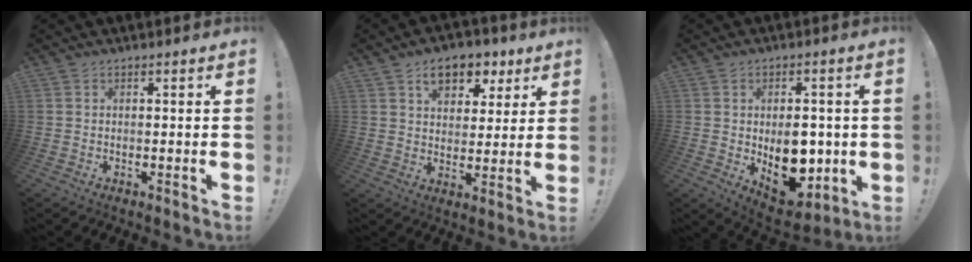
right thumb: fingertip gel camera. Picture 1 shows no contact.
{"total": 9.9, "force": [5.7, 6.5, 4.7], "torque": [-0.058, -0.027, 0.104]}
{"total": 13.1, "force": [-1.5, 9.7, 8.8], "torque": [-0.109, 0.001, -0.014]}